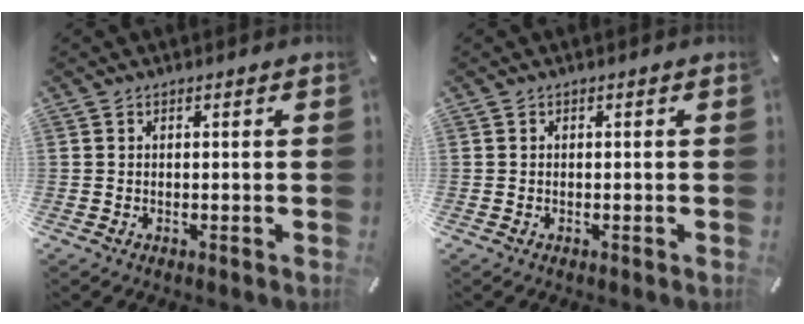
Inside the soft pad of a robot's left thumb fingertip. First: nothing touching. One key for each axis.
{"total": 0.0}